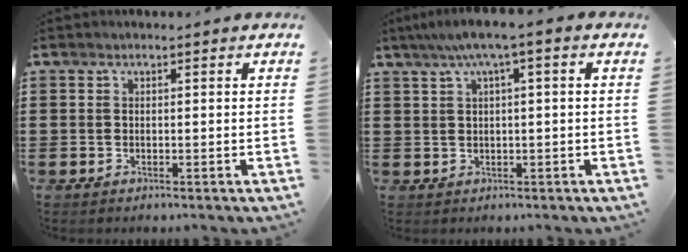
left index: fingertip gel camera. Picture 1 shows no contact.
{"total": 3.4, "force": [0.4, 0.3, 3.4], "torque": [-0.063, 0.003, 0.002]}